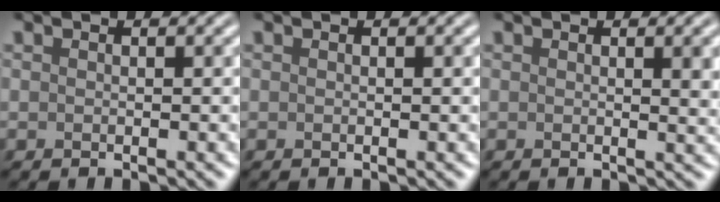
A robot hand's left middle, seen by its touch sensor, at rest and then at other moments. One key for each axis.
{"total": 0.0}
{"total": 3.2, "fx": 0.7, "fy": 1.0, "fz": 3.0, "tx": -0.029, "ty": 0.004, "tz": 0.007}